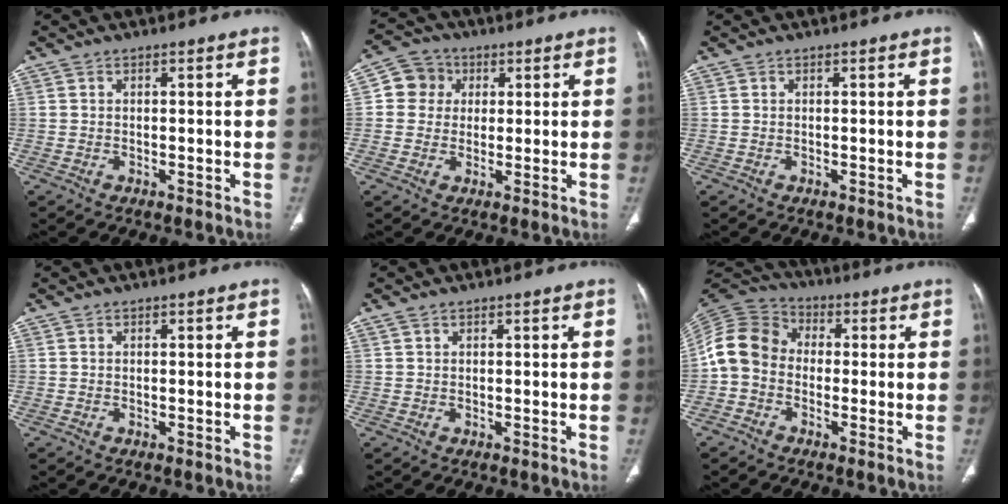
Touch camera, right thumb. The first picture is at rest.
{"total": 6.3, "force": [1.3, 5.9, 1.7], "torque": [-0.001, 0.008, 0.018]}
{"total": 0.0}
{"total": 0.0}
{"total": 0.6, "force": [0.4, 0.2, 0.3], "torque": [-0.012, 0.012, 0.014]}
{"total": 9.8, "force": [-1.4, 8.1, 5.3], "torque": [-0.101, 0.033, -0.043]}